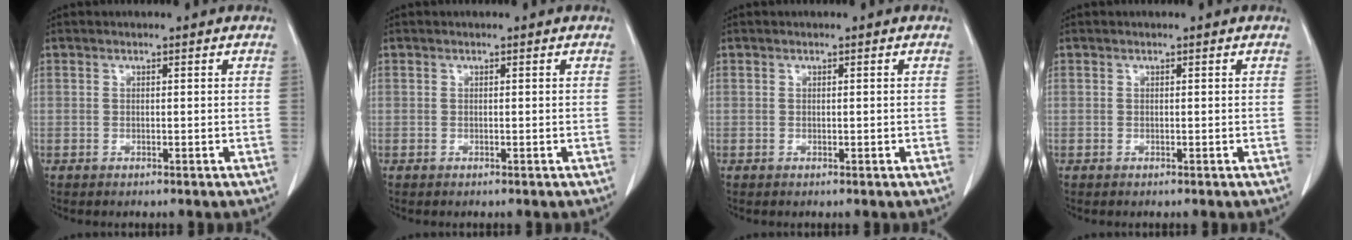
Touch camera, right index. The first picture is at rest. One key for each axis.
{"total": 0.0}
{"total": 0.0}
{"total": 0.0}